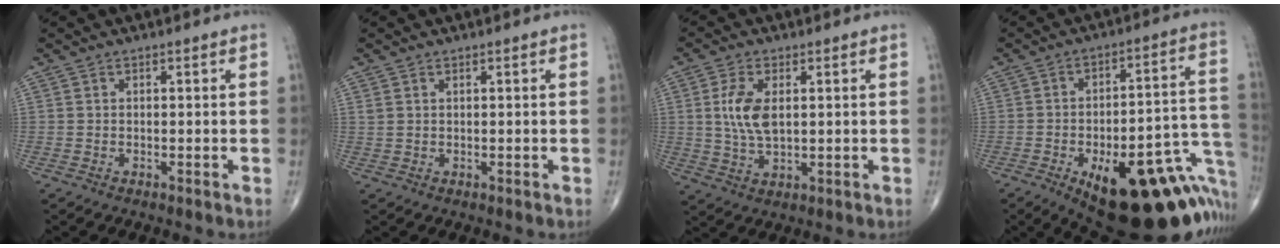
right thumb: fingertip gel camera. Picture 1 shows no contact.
{"total": 1.1, "force": [0.6, 0.7, 0.6], "torque": [-0.014, 0.004, 0.014]}
{"total": 7.8, "force": [1.4, 4.1, 6.5], "torque": [-0.134, -0.007, 0.029]}
{"total": 31.3, "force": [-13.3, 12.2, 25.5], "torque": [-0.234, 0.068, -0.167]}